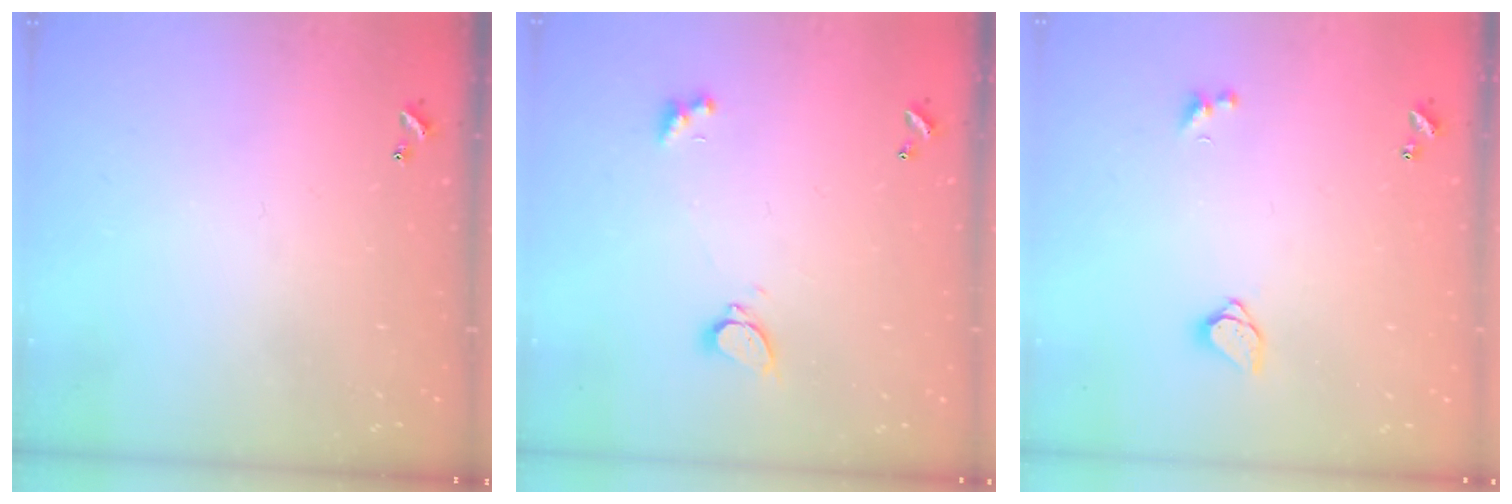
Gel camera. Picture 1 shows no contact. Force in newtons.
{"total": 2.3, "press": 2.2, "slide": 0.7}
{"total": 1.5, "press": 1.5, "slide": 0.3}